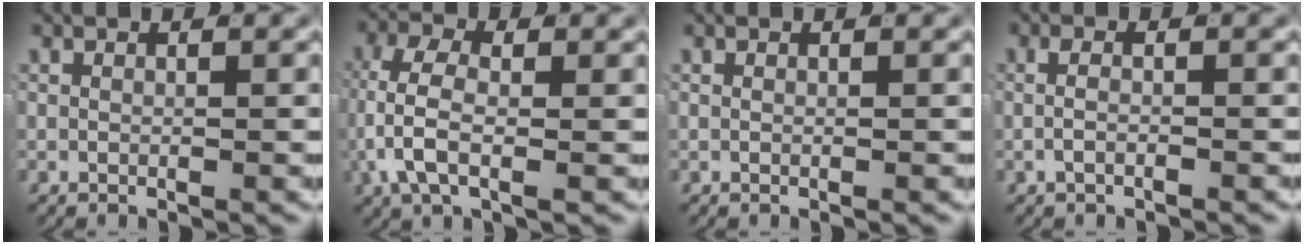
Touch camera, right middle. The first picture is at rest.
{"total": 5.3, "force": [-0.5, 2.8, 4.4], "torque": [-0.108, -0.015, -0.005]}
{"total": 0.0}
{"total": 1.5, "force": [-0.7, 0.2, 1.3], "torque": [-0.022, -0.002, -0.014]}